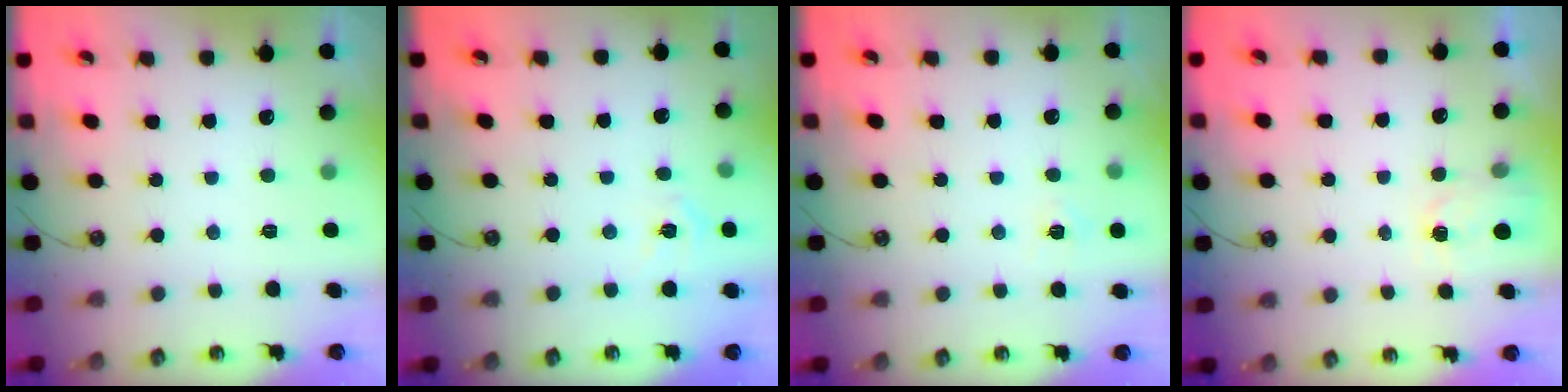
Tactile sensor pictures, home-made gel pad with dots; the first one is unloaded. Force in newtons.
{"total": 4.6, "press": 4.6, "slide": 0.7}
{"total": 3.7, "press": 3.7, "slide": 0.4}
{"total": 1.9, "press": 1.9, "slide": 0.3}